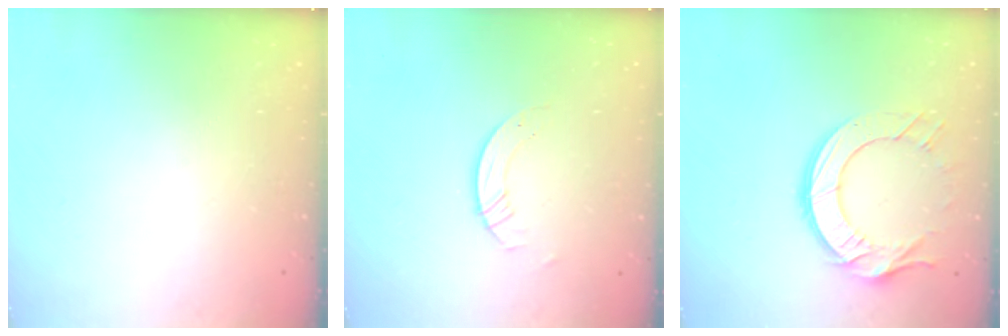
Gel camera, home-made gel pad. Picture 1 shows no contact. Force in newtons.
{"total": 3.5, "press": 3.5, "slide": 0.4}
{"total": 12.8, "press": 12.7, "slide": 1.1}